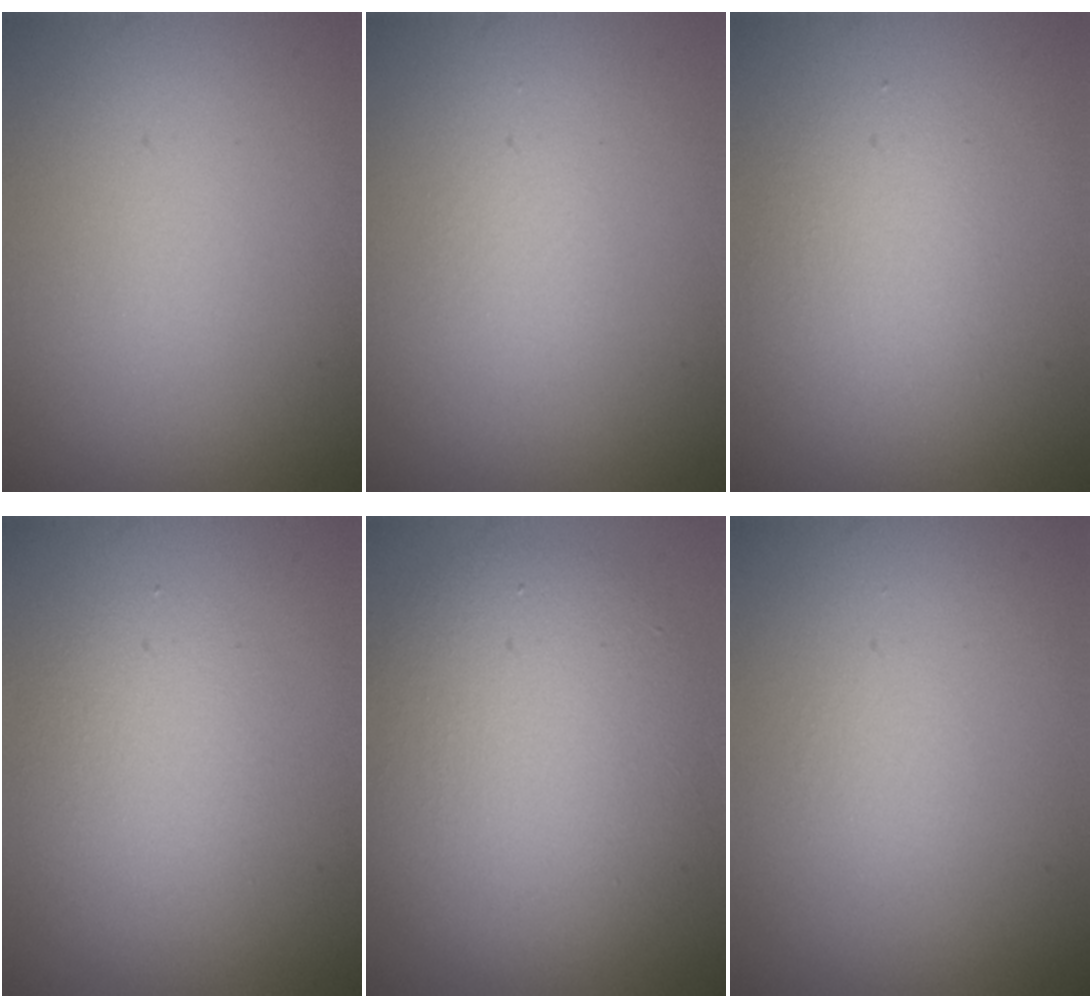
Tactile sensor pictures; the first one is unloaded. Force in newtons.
{"total": 0.7, "press": 0.7, "slide": 0.0}
{"total": 2.2, "press": 2.2, "slide": 0.2}
{"total": 2.8, "press": 2.8, "slide": 0.2}
{"total": 7.7, "press": 7.6, "slide": 0.3}
{"total": 0.0}